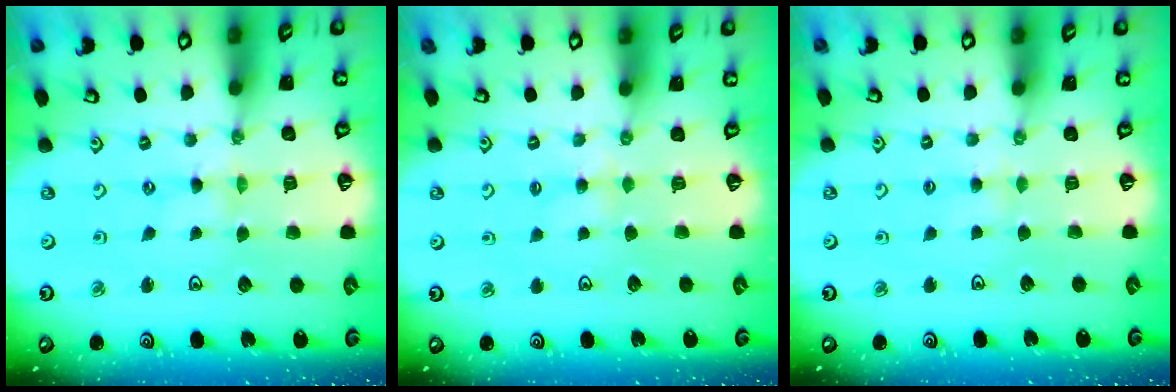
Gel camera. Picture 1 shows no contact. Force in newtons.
{"total": 2.7, "press": 2.7, "slide": 0.5}
{"total": 2.7, "press": 2.6, "slide": 0.4}